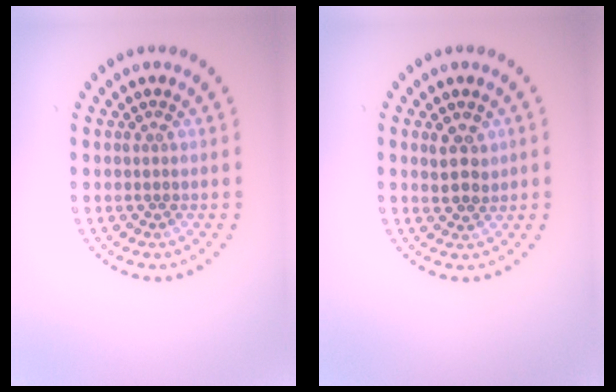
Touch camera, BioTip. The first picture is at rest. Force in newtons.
{"total": 2.3, "press": 2.1, "slide": 1.0}